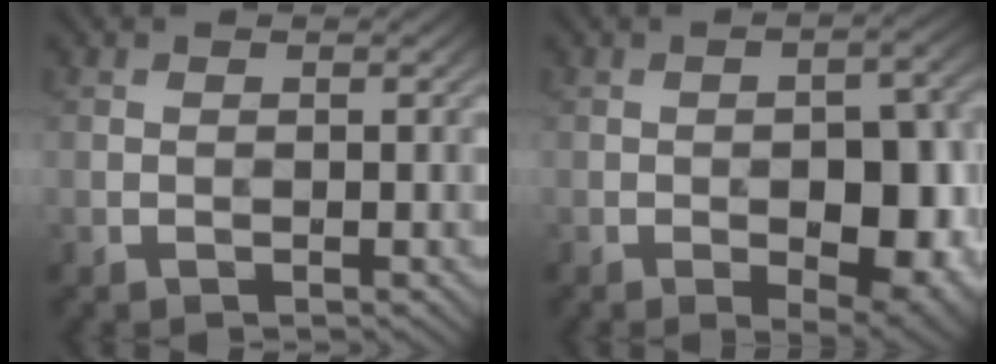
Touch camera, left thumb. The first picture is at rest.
{"total": 11.3, "force": [-2.6, 5.0, 9.8], "torque": [-0.115, -0.003, -0.029]}